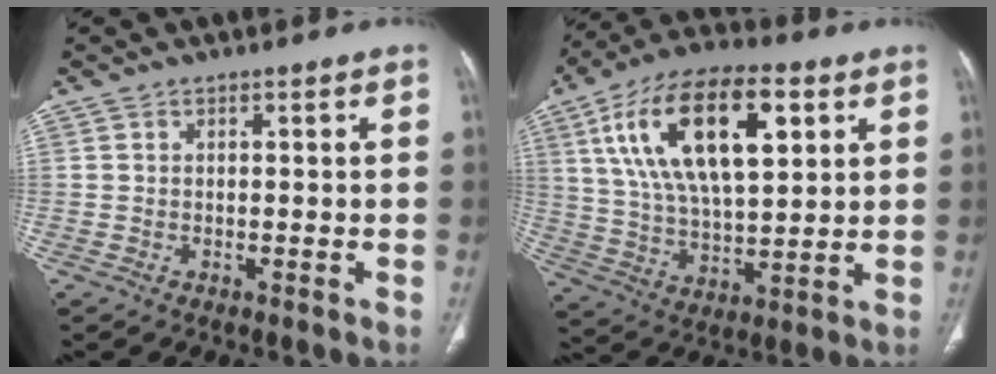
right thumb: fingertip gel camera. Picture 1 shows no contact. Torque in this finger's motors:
{"motor_torque": [-0.85, 2.63, 0.91, 0.17, 0.25]}